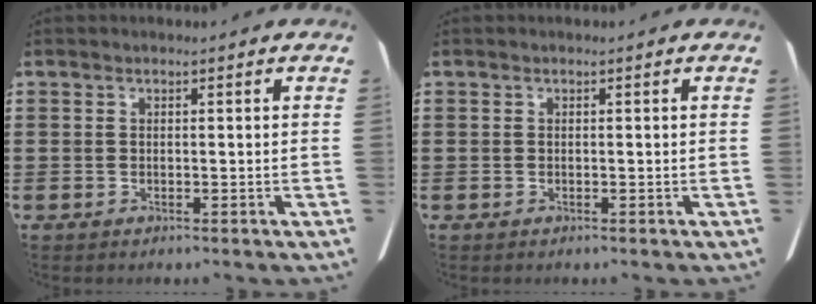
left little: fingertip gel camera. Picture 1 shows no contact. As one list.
[{"total": 0.0}]